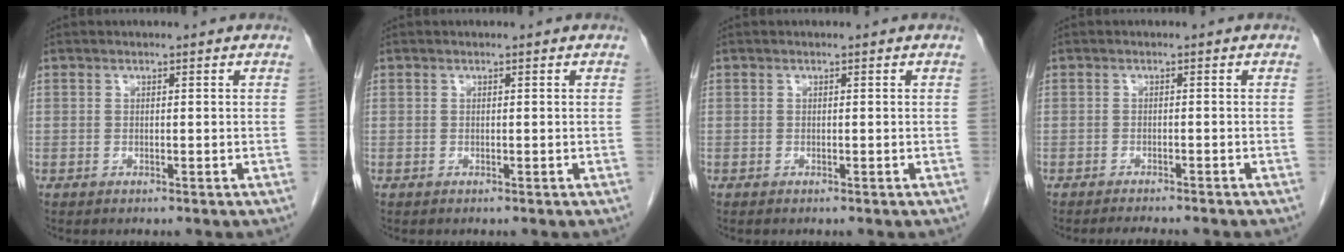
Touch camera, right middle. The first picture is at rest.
{"total": 0.0}
{"total": 0.0}
{"total": 4.3, "force": [-3.9, 0.4, 1.8], "torque": [-0.019, -0.006, -0.051]}